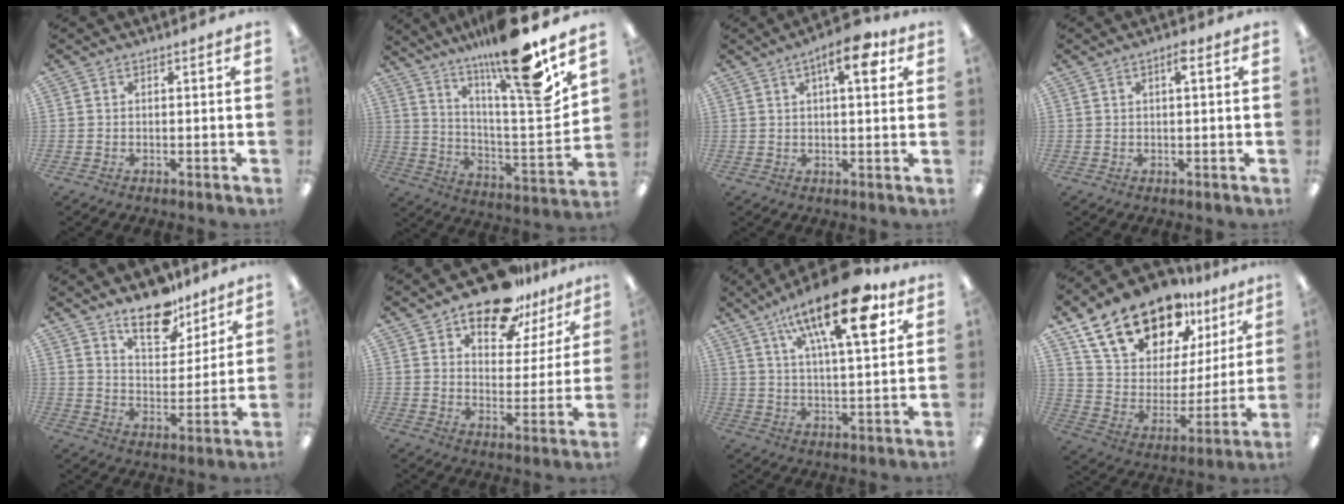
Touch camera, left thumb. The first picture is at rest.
{"total": 20.4, "force": [15.9, 1.7, 12.7], "torque": [-0.202, -0.118, 0.246]}
{"total": 9.7, "force": [4.5, 3.6, 7.8], "torque": [-0.102, -0.012, 0.067]}
{"total": 2.5, "force": [1.0, 0.7, 2.2], "torque": [-0.038, 0.004, 0.014]}
{"total": 13.0, "force": [10.3, 5.6, 5.4], "torque": [-0.074, -0.065, 0.186]}
{"total": 15.2, "force": [11.8, 7.0, 6.5], "torque": [-0.099, -0.074, 0.209]}
{"total": 20.9, "force": [11.5, 6.7, 16.1], "torque": [-0.247, -0.046, 0.176]}
{"total": 20.9, "force": [15.7, 10.7, 8.6], "torque": [-0.166, -0.095, 0.287]}